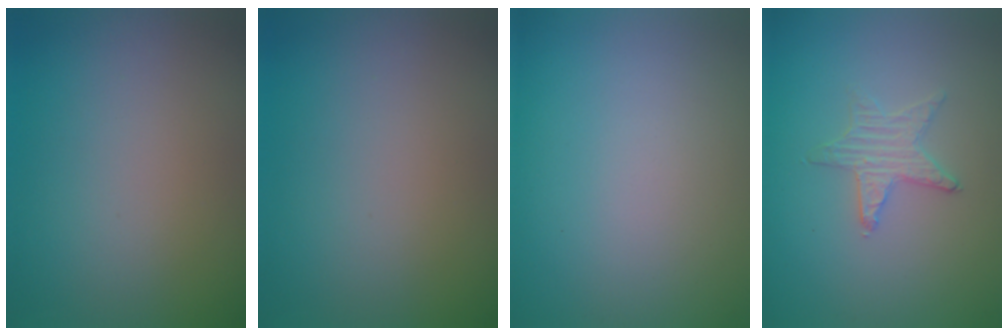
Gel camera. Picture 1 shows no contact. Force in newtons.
{"total": 0.0}
{"total": 0.0}
{"total": 1.2, "press": 1.2, "slide": 0.1}